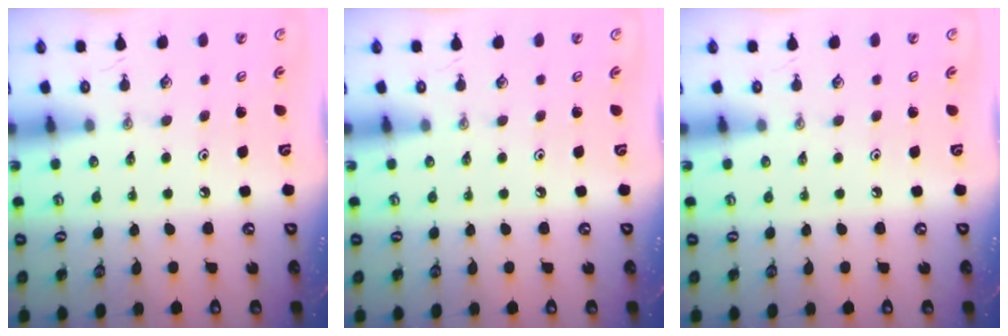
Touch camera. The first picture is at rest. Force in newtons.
{"total": 0.0}
{"total": 0.0}